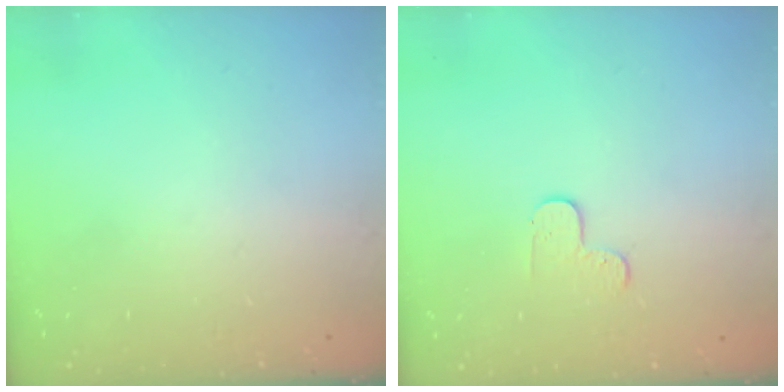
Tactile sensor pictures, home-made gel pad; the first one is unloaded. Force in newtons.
{"total": 3.6, "press": 3.6, "slide": 0.4}